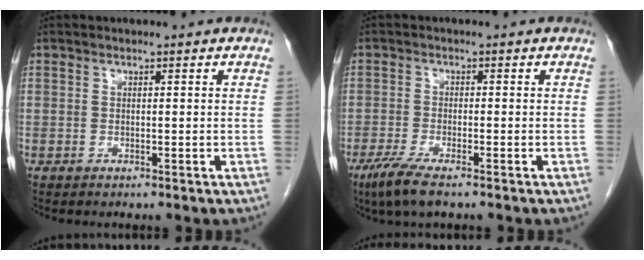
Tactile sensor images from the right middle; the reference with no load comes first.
{"total": 5.2, "force": [-3.5, 0.6, 3.8], "torque": [-0.081, -0.016, -0.063]}